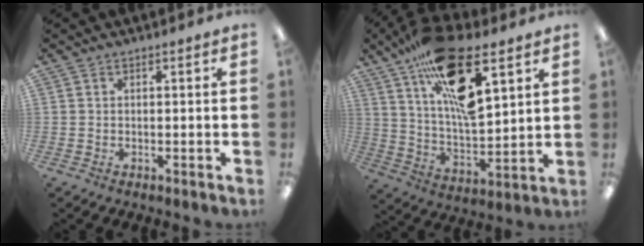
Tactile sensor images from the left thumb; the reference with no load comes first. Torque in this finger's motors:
{"motor_torque": [2.58, 2.43, 2.21, -0.56, 0.47]}